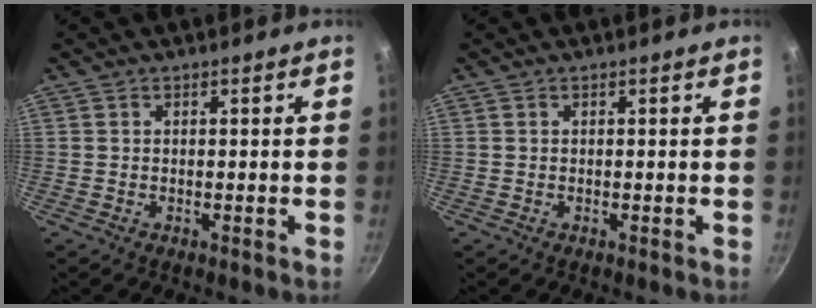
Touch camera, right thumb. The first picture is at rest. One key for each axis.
{"total": 0.0}